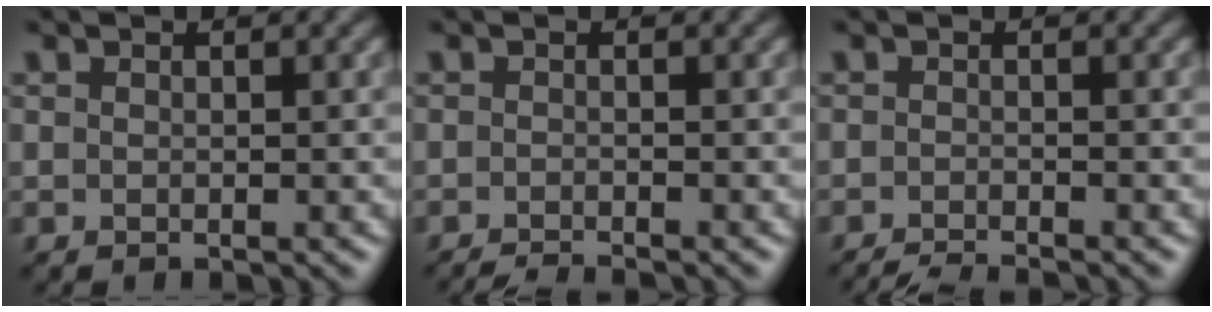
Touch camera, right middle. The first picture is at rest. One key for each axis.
{"total": 2.4, "fx": -2.2, "fy": 0.2, "fz": 0.9, "tx": -0.012, "ty": -0.002, "tz": -0.043}
{"total": 3.0, "fx": -2.8, "fy": 0.2, "fz": 1.1, "tx": -0.018, "ty": -0.002, "tz": -0.053}